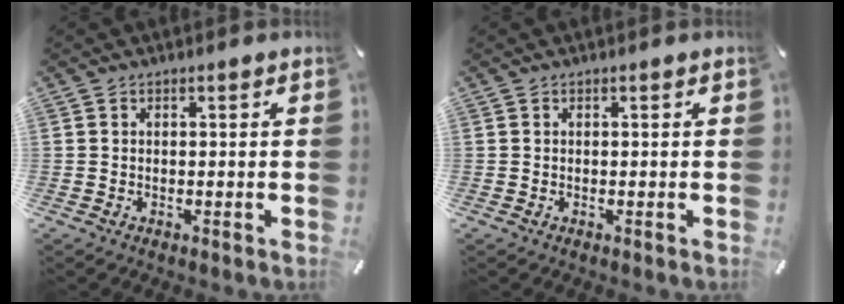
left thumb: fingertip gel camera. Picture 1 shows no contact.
{"total": 0.0}